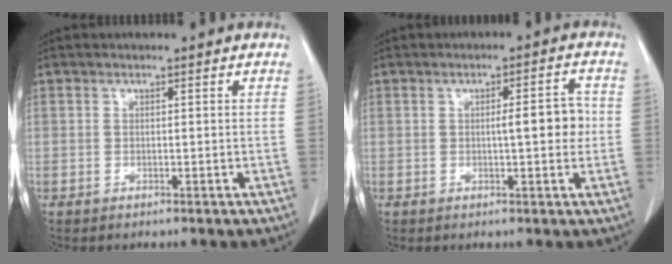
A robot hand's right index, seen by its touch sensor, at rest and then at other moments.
{"total": 4.6, "force": [0.0, 0.9, 4.5], "torque": [-0.065, 0.006, 0.000]}